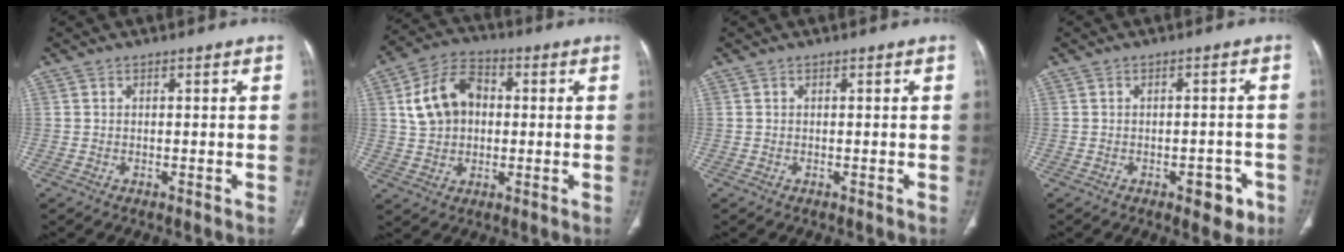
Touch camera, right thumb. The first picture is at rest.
{"total": 11.5, "force": [1.7, 8.5, 7.6], "torque": [-0.123, 0.019, 0.026]}
{"total": 0.0}
{"total": 4.9, "force": [-2.5, 2.5, 3.4], "torque": [-0.023, 0.012, -0.026]}